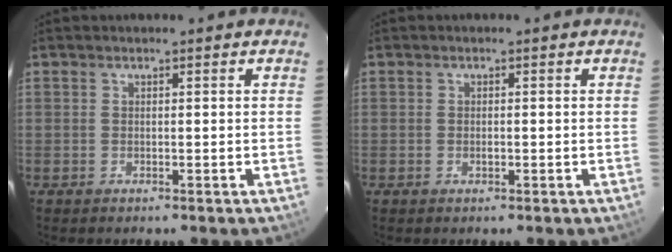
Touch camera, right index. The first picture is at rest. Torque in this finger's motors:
{"motor_torque": [-0.07, 0.03, -0.02, 0.00]}